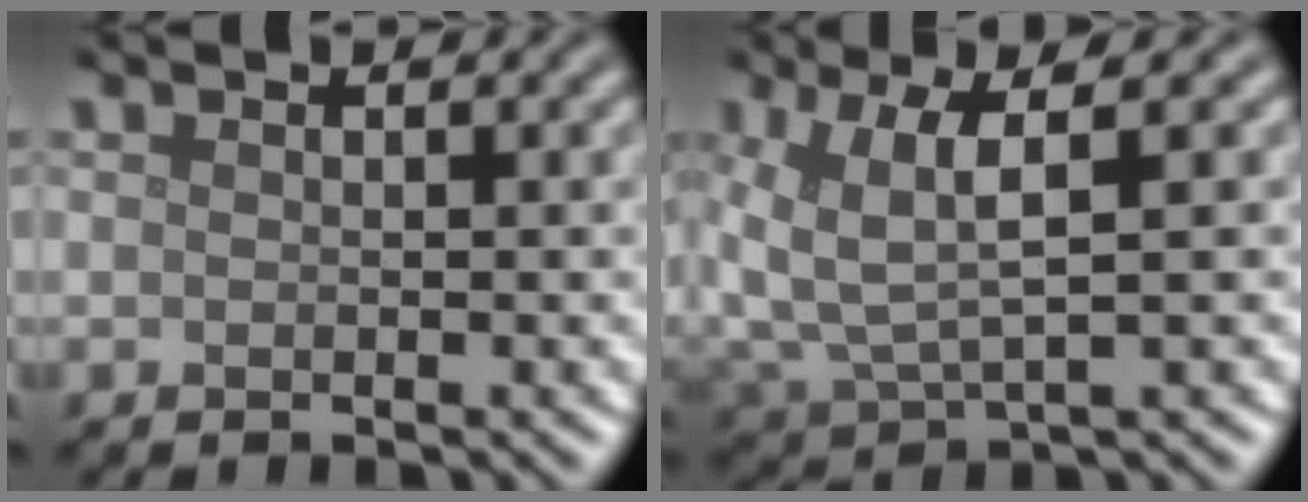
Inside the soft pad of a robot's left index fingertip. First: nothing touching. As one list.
[{"total": 5.8, "force": [1.6, 2.4, 5.1], "torque": [-0.130, -0.001, 0.039]}]